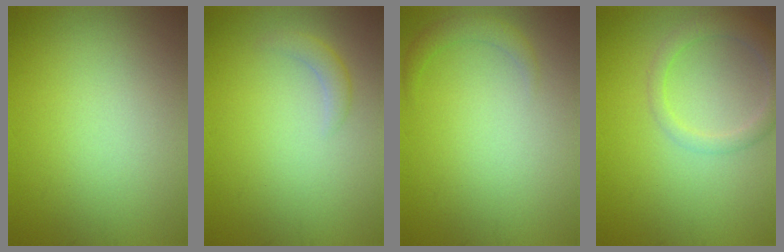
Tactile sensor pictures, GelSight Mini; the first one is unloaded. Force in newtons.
{"total": 1.4, "press": 1.4, "slide": 0.1}
{"total": 1.5, "press": 1.5, "slide": 0.1}
{"total": 2.7, "press": 2.7, "slide": 0.1}